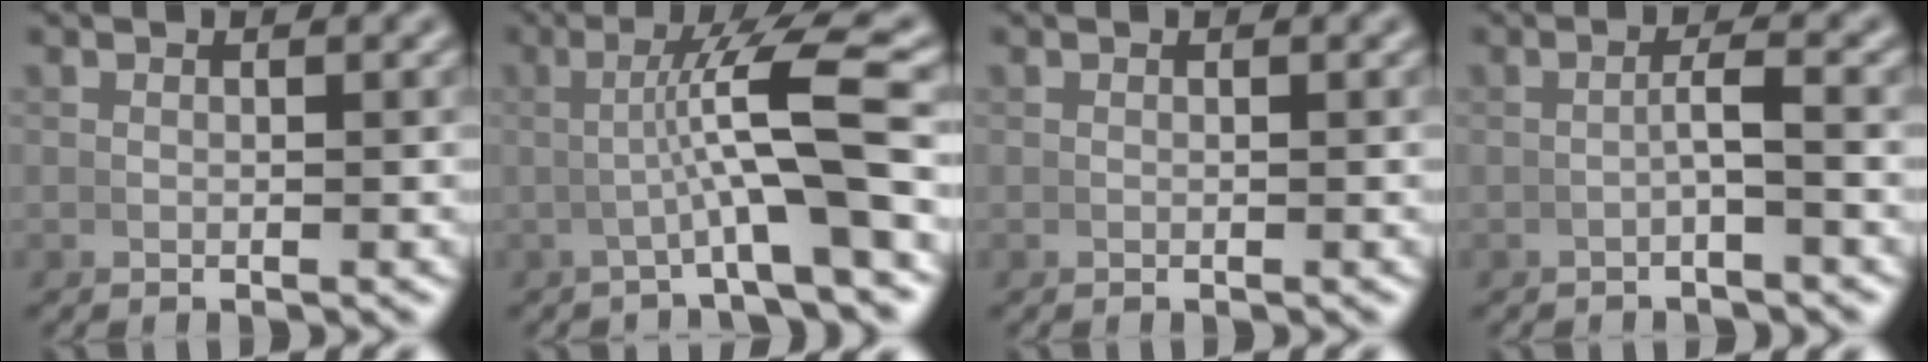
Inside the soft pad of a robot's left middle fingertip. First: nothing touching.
{"total": 4.8, "force": [0.6, -0.6, 4.7], "torque": [-0.069, 0.016, 0.006]}
{"total": 0.0}
{"total": 1.5, "force": [-0.6, 0.0, 1.4], "torque": [-0.023, 0.005, -0.012]}